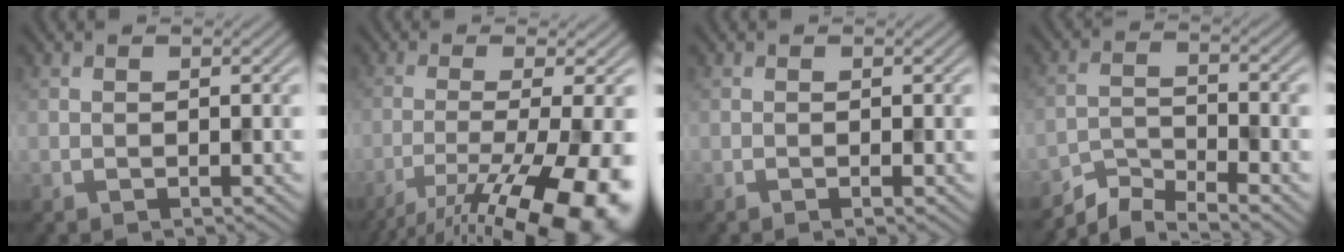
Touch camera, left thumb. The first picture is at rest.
{"total": 15.2, "force": [-8.9, 3.4, 11.8], "torque": [-0.182, -0.026, -0.129]}
{"total": 0.6, "force": [-0.2, 0.1, 0.6], "torque": [-0.009, -0.003, -0.005]}
{"total": 4.9, "force": [-4.5, 0.8, 1.9], "torque": [-0.040, -0.003, -0.091]}